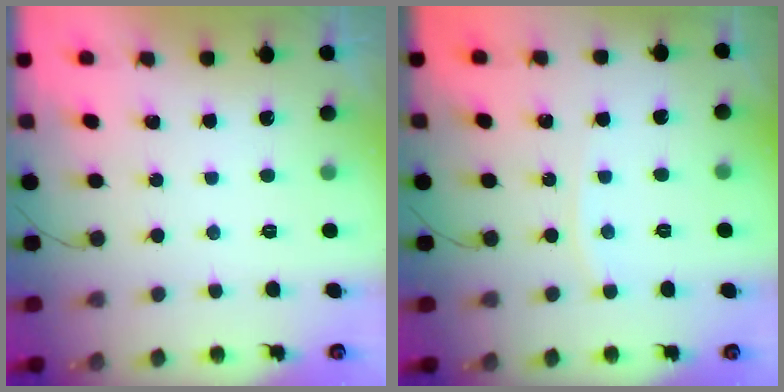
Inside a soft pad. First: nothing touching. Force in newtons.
{"total": 2.3, "press": 2.3, "slide": 0.3}